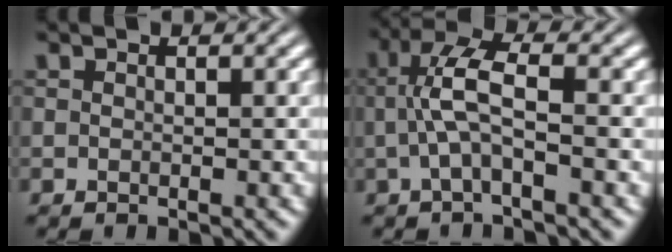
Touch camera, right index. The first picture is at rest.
{"total": 3.7, "force": [0.2, 0.6, 3.6], "torque": [-0.072, 0.004, 0.002]}